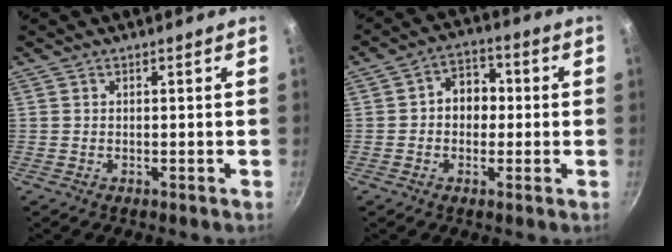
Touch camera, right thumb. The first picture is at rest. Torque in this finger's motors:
{"motor_torque": [-0.29, 0.48, 0.32, -0.15, 0.05]}